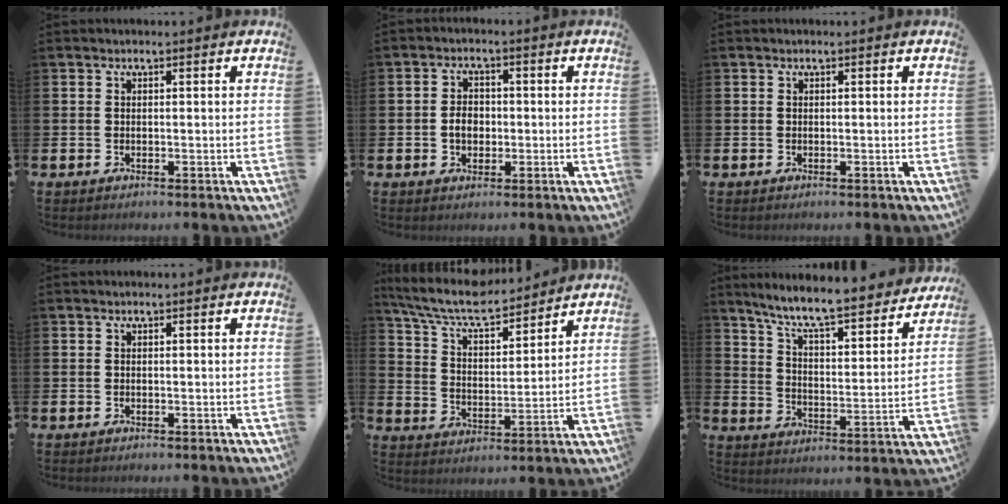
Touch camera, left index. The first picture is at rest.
{"total": 3.0, "force": [-0.5, 2.4, 1.8], "torque": [-0.013, -0.002, -0.017]}
{"total": 0.0}
{"total": 0.0}
{"total": 8.3, "force": [7.5, 1.7, 3.2], "torque": [-0.091, -0.046, 0.131]}
{"total": 8.9, "force": [8.1, 0.8, 3.4], "torque": [-0.095, -0.064, 0.136]}